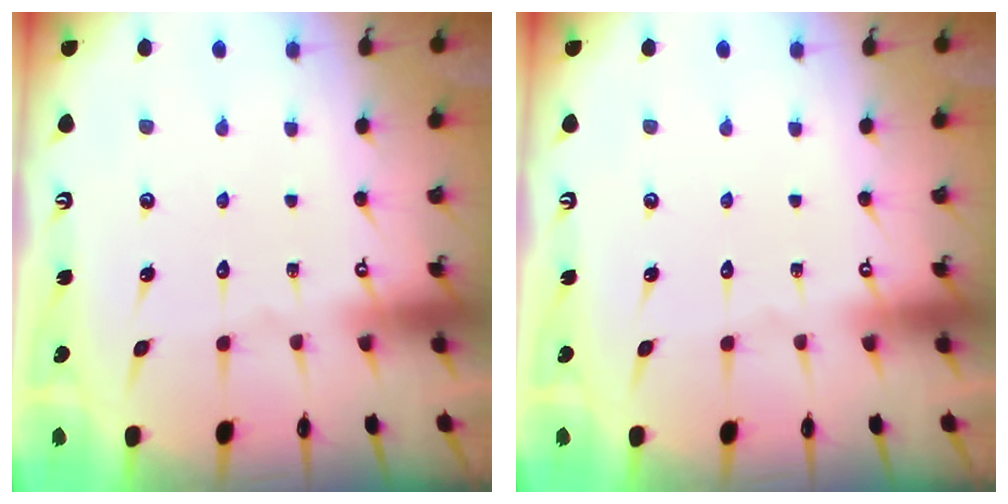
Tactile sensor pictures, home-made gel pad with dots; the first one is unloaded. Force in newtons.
{"total": 0.0}